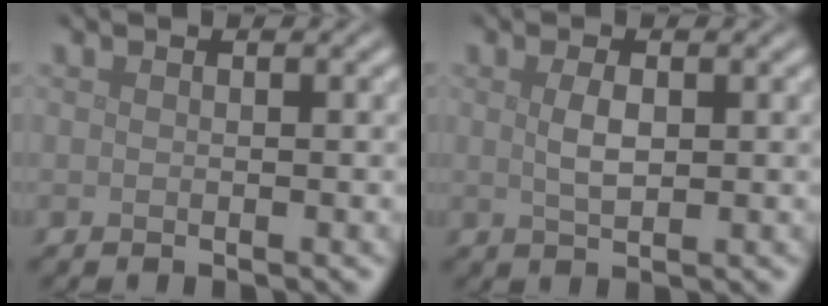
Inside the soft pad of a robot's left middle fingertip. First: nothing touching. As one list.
[{"total": 2.1, "force": [0.4, 0.9, 1.8], "torque": [-0.044, -0.001, 0.011]}]